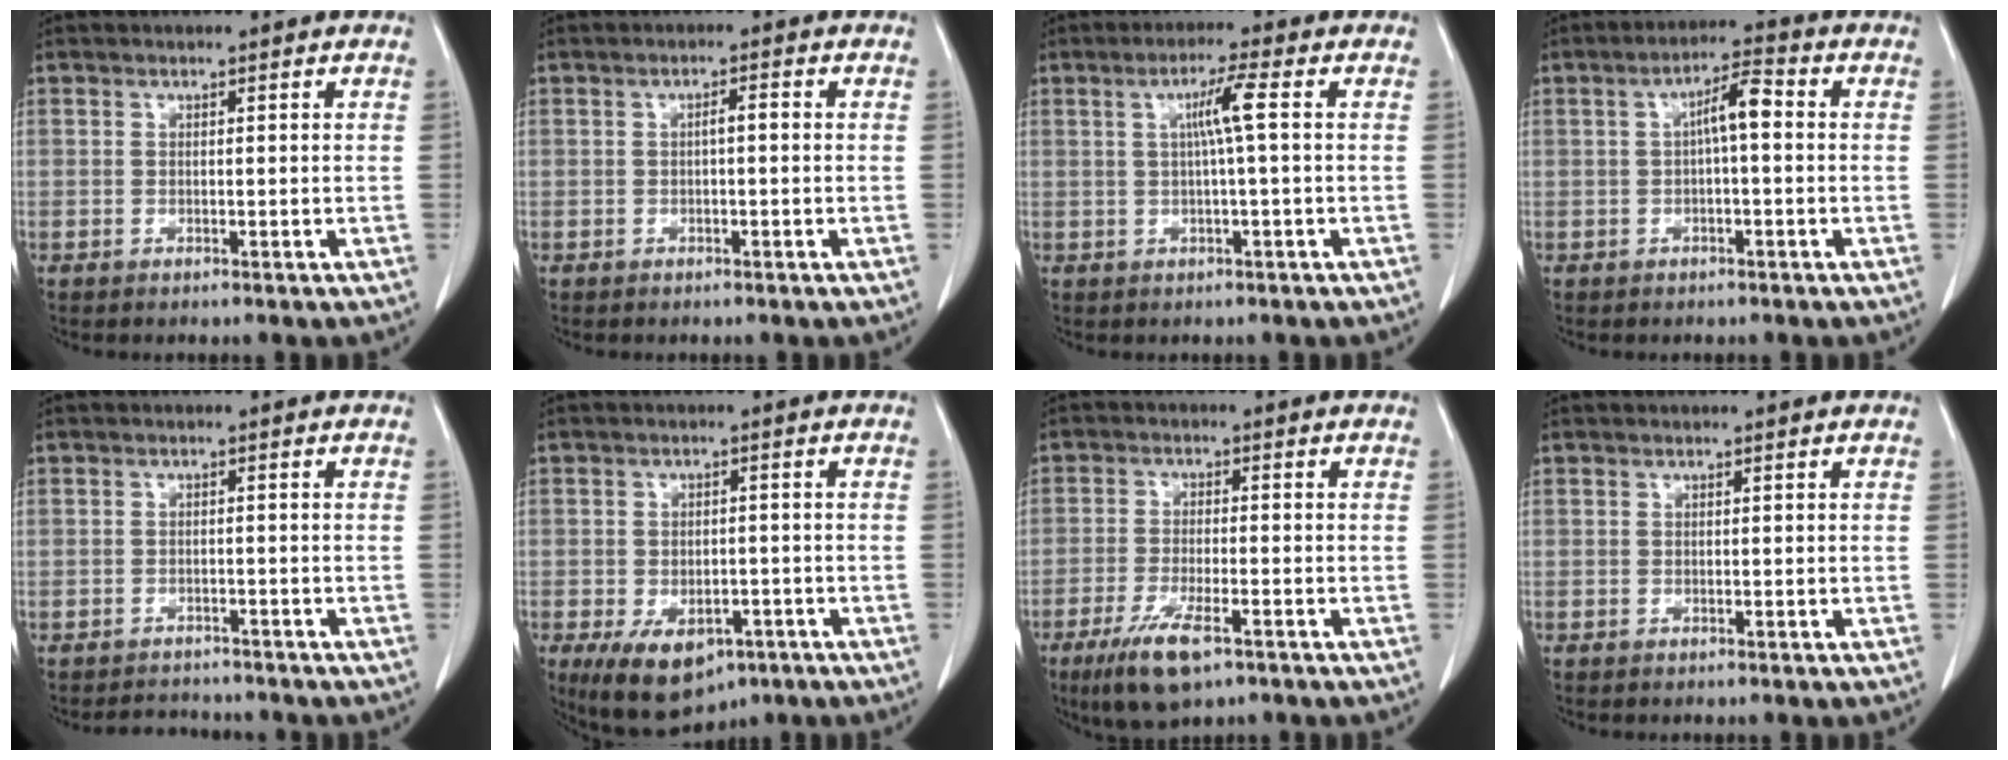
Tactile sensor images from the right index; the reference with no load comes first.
{"total": 1.5, "force": [0.0, 0.3, 1.5], "torque": [-0.026, 0.005, 0.000]}
{"total": 4.4, "force": [0.7, -0.7, 4.2], "torque": [-0.078, 0.006, 0.013]}
{"total": 4.7, "force": [0.3, 1.0, 4.6], "torque": [-0.078, 0.017, 0.002]}
{"total": 2.8, "force": [-2.6, 0.8, 0.0], "torque": [0.000, -0.004, -0.040]}
{"total": 10.0, "force": [-5.4, 5.7, 6.2], "torque": [-0.102, -0.007, -0.073]}
{"total": 7.8, "force": [-4.6, 1.8, 6.0], "torque": [-0.120, -0.019, -0.075]}
{"total": 0.0}